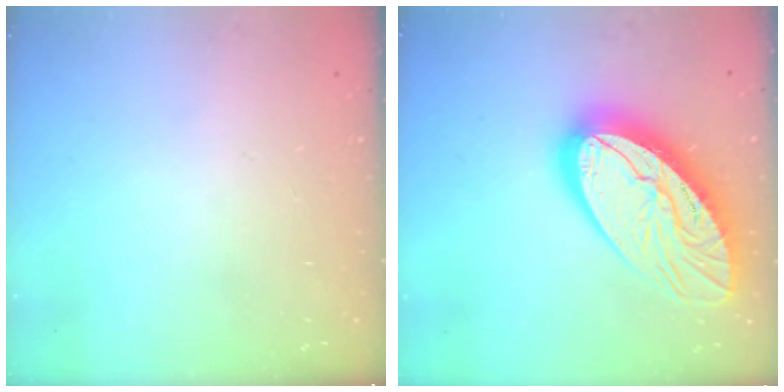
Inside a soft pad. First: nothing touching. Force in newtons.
{"total": 24.2, "press": 24.1, "slide": 2.4}